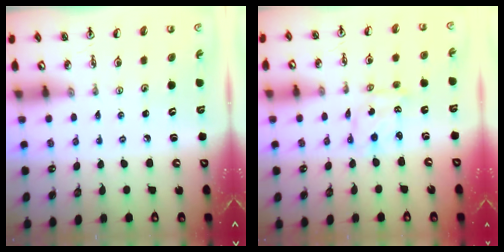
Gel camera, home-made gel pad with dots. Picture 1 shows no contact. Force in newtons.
{"total": 1.7, "press": 1.7, "slide": 0.0}